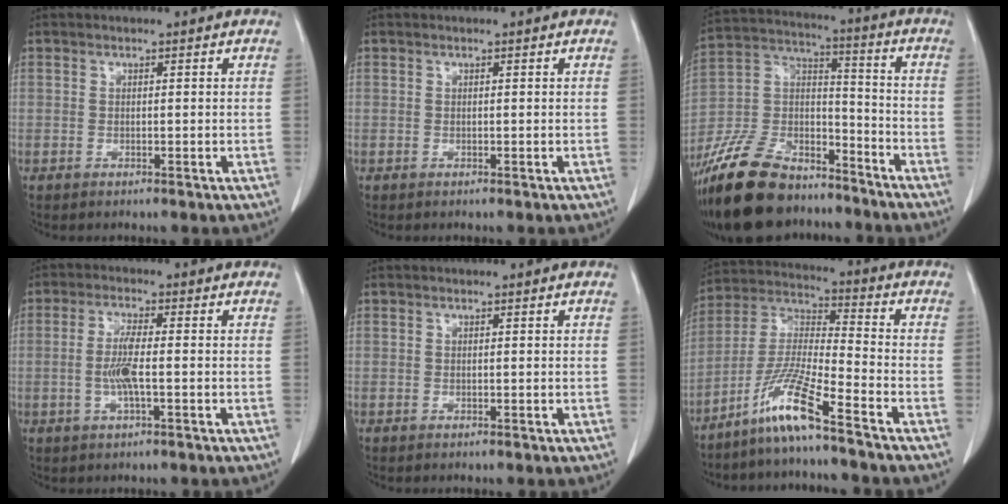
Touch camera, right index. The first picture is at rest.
{"total": 0.0}
{"total": 22.0, "force": [-17.9, 8.7, 9.4], "torque": [-0.234, 0.001, -0.317]}
{"total": 4.7, "force": [-0.8, 0.4, 4.7], "torque": [-0.101, -0.004, -0.017]}
{"total": 0.0}
{"total": 10.4, "force": [-7.4, -0.8, 7.4], "torque": [-0.159, -0.016, -0.147]}